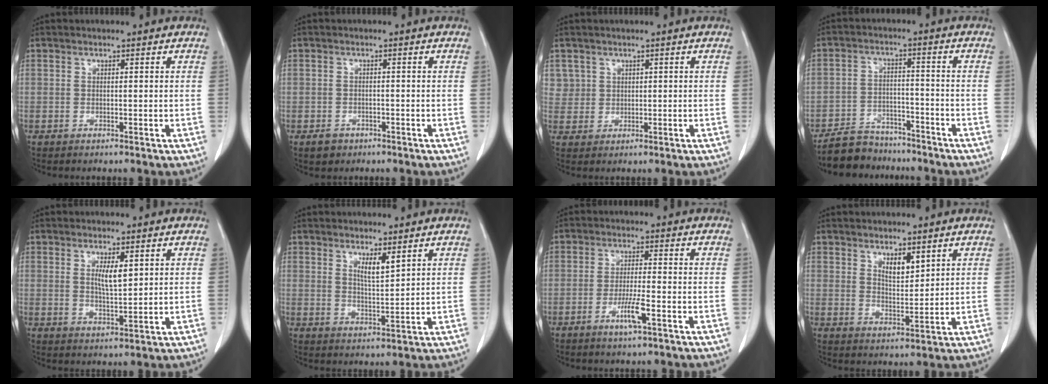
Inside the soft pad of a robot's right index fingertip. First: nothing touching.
{"total": 2.2, "force": [-1.4, 1.7, 0.5], "torque": [-0.011, 0.003, -0.018]}
{"total": 2.8, "force": [1.3, 2.5, -0.3], "torque": [0.023, 0.004, 0.018]}
{"total": 8.4, "force": [-7.6, 3.5, 1.4], "torque": [-0.030, 0.003, -0.134]}
{"total": 4.3, "force": [1.5, 1.0, 3.9], "torque": [-0.072, -0.005, 0.028]}
{"total": 3.7, "force": [2.2, 0.5, 2.9], "torque": [-0.052, -0.009, 0.042]}
{"total": 4.5, "force": [-2.2, -0.1, 4.0], "torque": [-0.077, -0.008, -0.042]}
{"total": 4.1, "force": [2.5, 1.3, 2.9], "torque": [-0.052, -0.006, 0.047]}